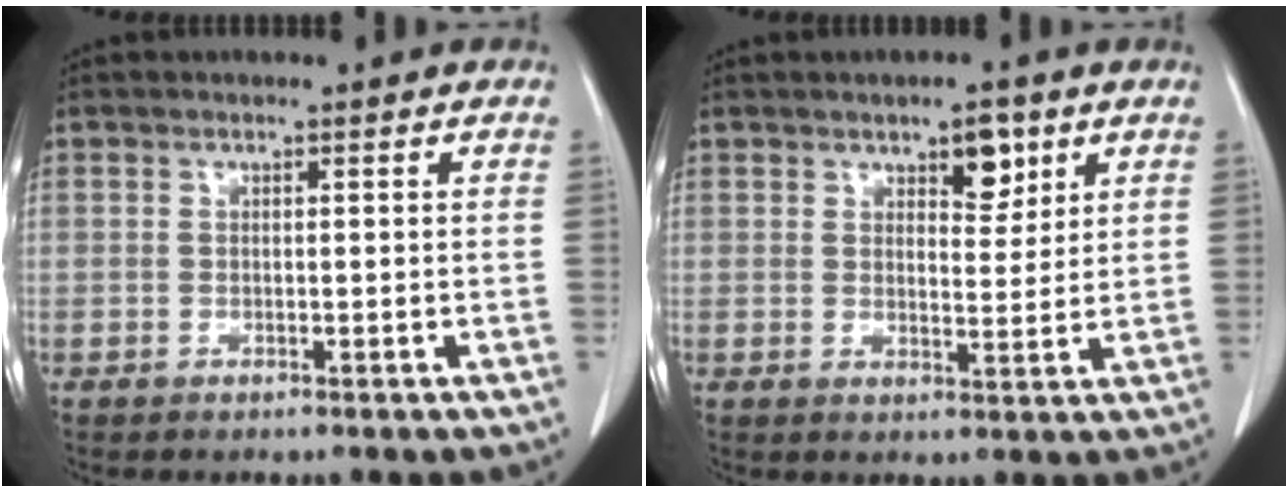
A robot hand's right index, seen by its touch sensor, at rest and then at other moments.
{"total": 4.5, "force": [2.7, 1.9, 3.1], "torque": [-0.043, -0.003, 0.040]}